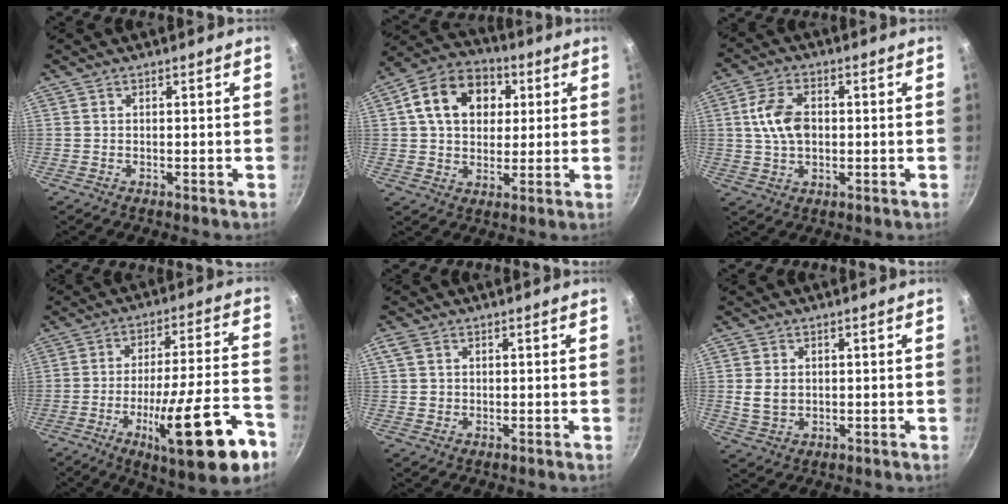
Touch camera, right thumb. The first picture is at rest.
{"total": 14.7, "force": [3.9, 11.0, 8.9], "torque": [-0.127, 0.017, 0.052]}
{"total": 8.4, "force": [0.7, 5.4, 6.3], "torque": [-0.112, 0.011, 0.008]}
{"total": 21.7, "force": [-10.2, 5.0, 18.5], "torque": [-0.252, 0.040, -0.151]}
{"total": 3.2, "force": [0.9, 2.6, 1.5], "torque": [-0.023, -0.002, 0.015]}
{"total": 4.8, "force": [0.4, 3.8, 3.0], "torque": [-0.050, -0.004, 0.012]}